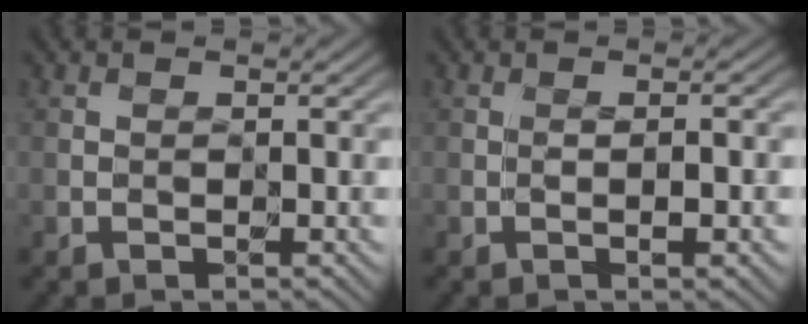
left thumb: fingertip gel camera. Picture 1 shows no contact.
{"total": 1.7, "force": [-0.5, 0.1, 1.6], "torque": [-0.030, -0.002, -0.008]}